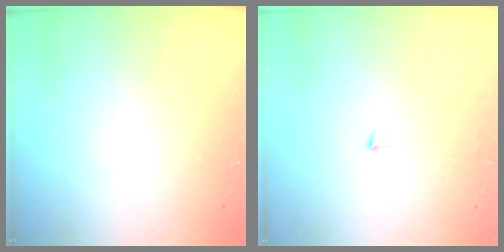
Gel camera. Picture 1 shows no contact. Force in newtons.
{"total": 6.1, "press": 6.1, "slide": 0.4}